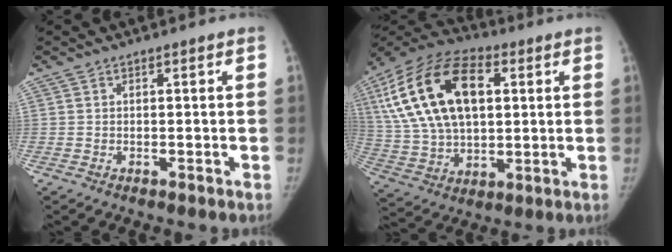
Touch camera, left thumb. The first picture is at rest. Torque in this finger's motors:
{"motor_torque": [0.16, 1.66, 2.15, -0.62, 0.22]}